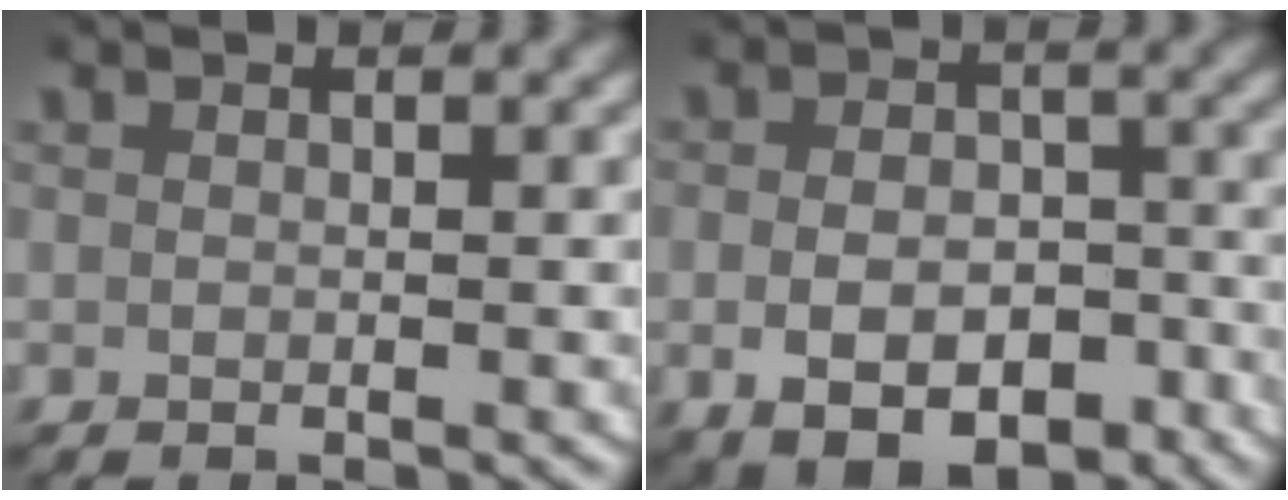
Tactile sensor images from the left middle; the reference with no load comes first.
{"total": 6.8, "force": [-3.6, 4.3, 3.8], "torque": [-0.050, -0.022, -0.054]}